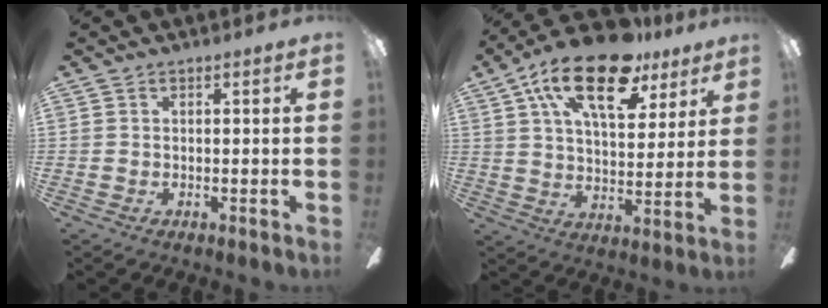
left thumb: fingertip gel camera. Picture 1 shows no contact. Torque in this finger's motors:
{"motor_torque": [0.67, 0.79, 1.81, -0.96, 0.44]}